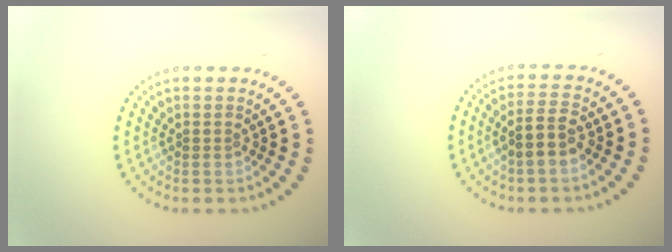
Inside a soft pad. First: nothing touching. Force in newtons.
{"total": 2.8, "press": 2.7, "slide": 0.7}